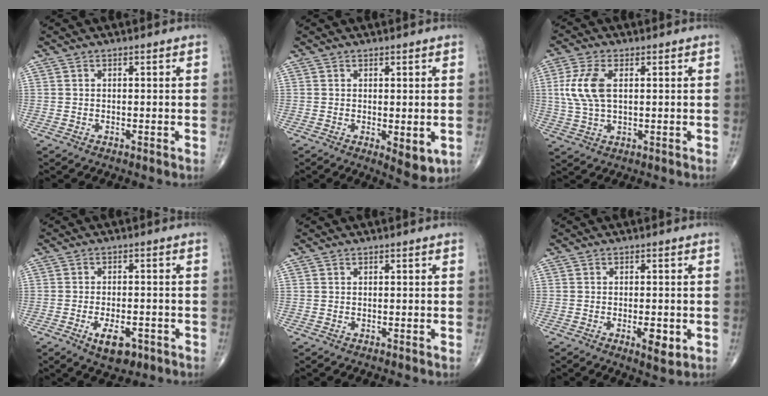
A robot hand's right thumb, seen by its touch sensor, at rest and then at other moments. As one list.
[{"total": 4.9, "force": [-0.9, 2.1, 4.4], "torque": [-0.051, -0.014, -0.004]}, {"total": 8.2, "force": [1.5, 4.3, 6.9], "torque": [-0.162, 0.002, 0.031]}, {"total": 6.4, "force": [-3.0, 3.2, 4.7], "torque": [-0.070, 0.008, -0.040]}, {"total": 0.0}, {"total": 4.2, "force": [-1.2, 1.6, 3.7], "torque": [-0.050, -0.006, -0.015]}]